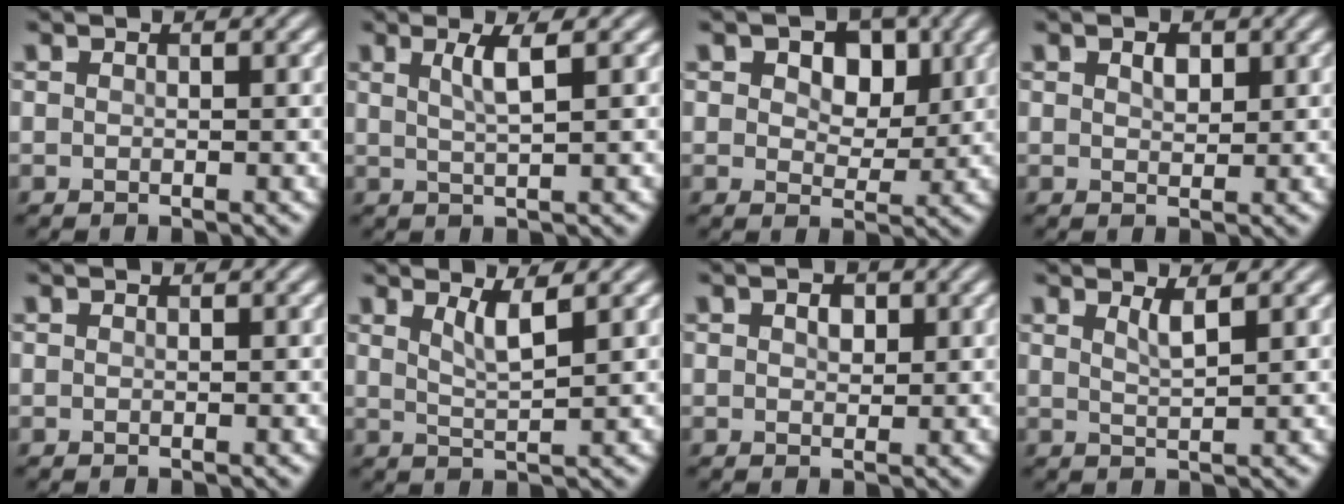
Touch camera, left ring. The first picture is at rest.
{"total": 2.5, "force": [1.0, 0.5, 2.2], "torque": [-0.037, 0.001, 0.016]}
{"total": 5.2, "force": [1.8, 3.4, 3.5], "torque": [-0.050, 0.000, 0.011]}
{"total": 1.4, "force": [0.7, 0.9, 0.9], "torque": [-0.015, 0.001, 0.012]}
{"total": 0.0}
{"total": 2.5, "force": [1.4, 0.5, 2.0], "torque": [-0.030, -0.004, 0.026]}
{"total": 1.5, "force": [0.5, 1.0, 1.0], "torque": [-0.014, 0.001, 0.008]}
{"total": 1.7, "force": [1.0, 0.4, 1.4], "torque": [-0.019, 0.000, 0.014]}